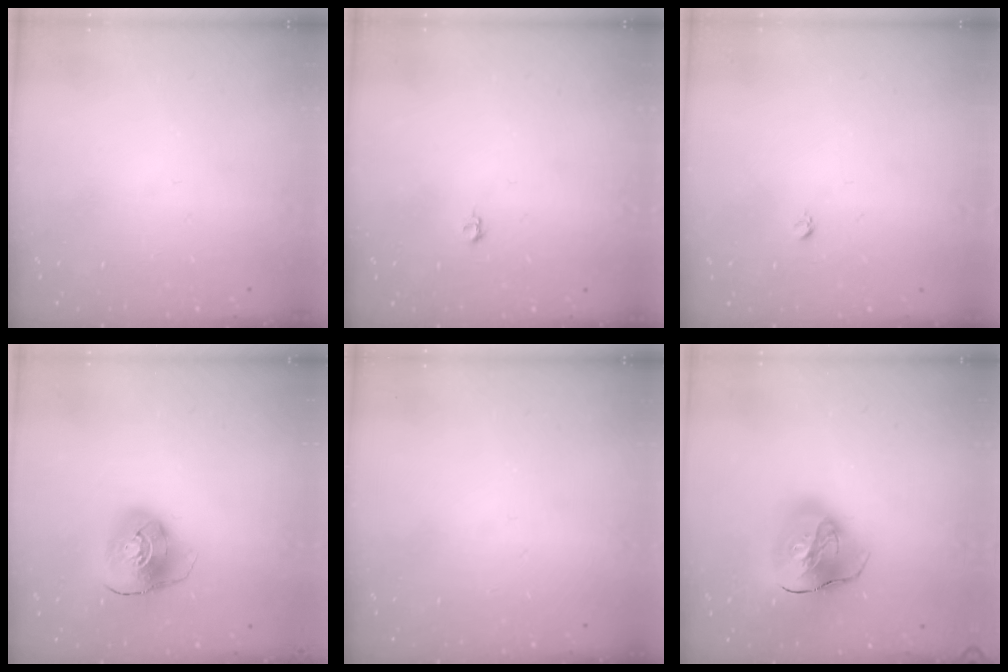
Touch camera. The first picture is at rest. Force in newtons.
{"total": 4.0, "press": 4.0, "slide": 0.6}
{"total": 2.7, "press": 2.7, "slide": 0.3}
{"total": 9.4, "press": 9.2, "slide": 1.5}
{"total": 0.0}
{"total": 17.4, "press": 17.2, "slide": 2.3}